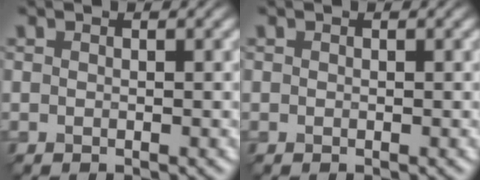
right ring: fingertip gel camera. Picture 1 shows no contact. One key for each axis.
{"total": 0.0}